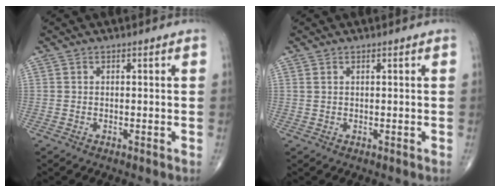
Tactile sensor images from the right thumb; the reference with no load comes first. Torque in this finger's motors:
{"motor_torque": [0.07, -0.02, 0.08, 0.18, 0.03]}